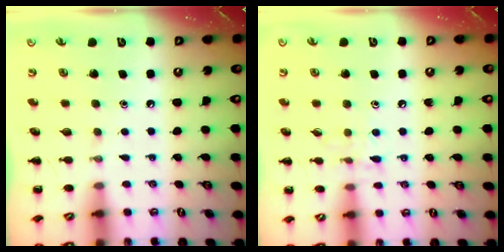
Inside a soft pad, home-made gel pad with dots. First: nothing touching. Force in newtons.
{"total": 6.5, "press": 6.2, "slide": 1.8}